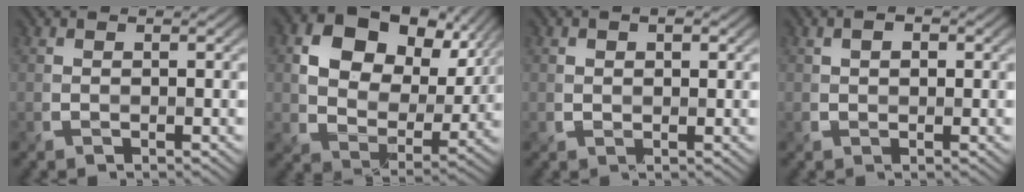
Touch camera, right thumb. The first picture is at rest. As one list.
[{"total": 12.9, "force": [5.4, 8.8, 7.6], "torque": [-0.133, -0.006, 0.093]}, {"total": 1.8, "force": [0.9, 1.1, 1.2], "torque": [-0.019, -0.001, 0.016]}, {"total": 2.0, "force": [0.8, 1.3, 1.4], "torque": [-0.024, 0.002, 0.010]}]